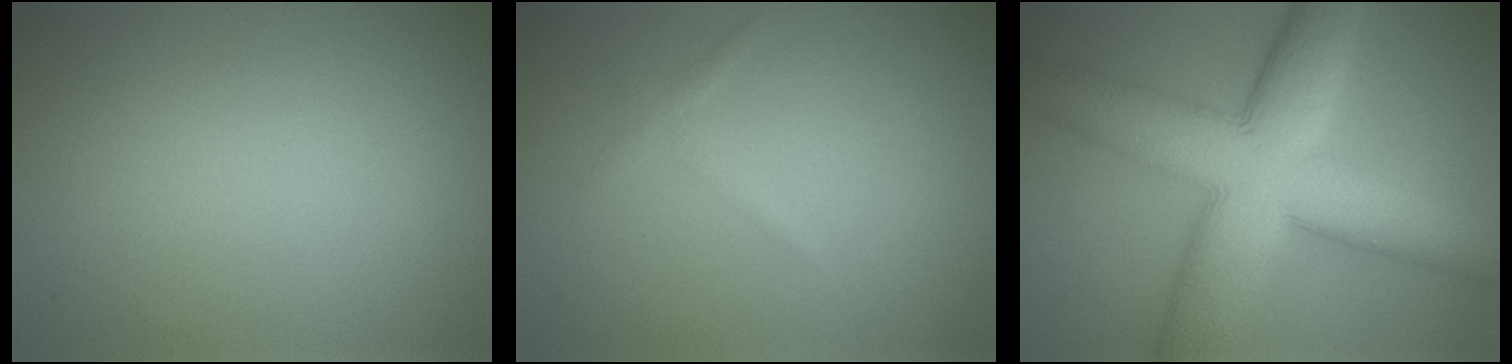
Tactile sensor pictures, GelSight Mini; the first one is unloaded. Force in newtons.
{"total": 1.0, "press": 1.0, "slide": 0.0}
{"total": 12.5, "press": 12.5, "slide": 0.5}